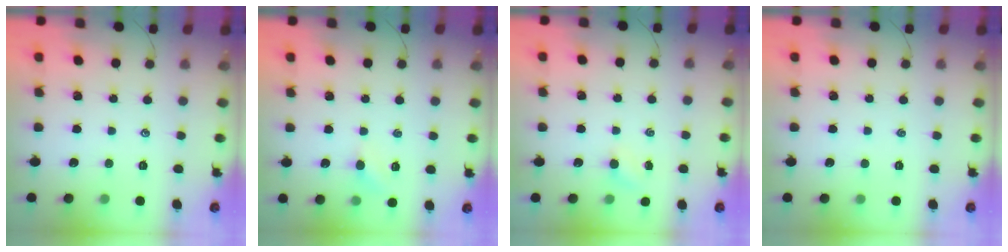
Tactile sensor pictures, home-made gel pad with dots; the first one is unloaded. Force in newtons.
{"total": 4.6, "press": 4.3, "slide": 1.4}
{"total": 2.7, "press": 2.6, "slide": 0.8}
{"total": 0.0}